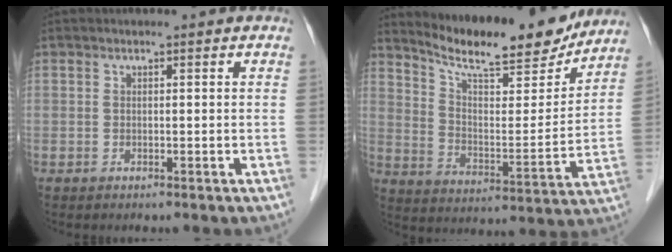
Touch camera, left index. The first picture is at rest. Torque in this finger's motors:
{"motor_torque": [1.04, -1.10, 0.69, 0.14]}